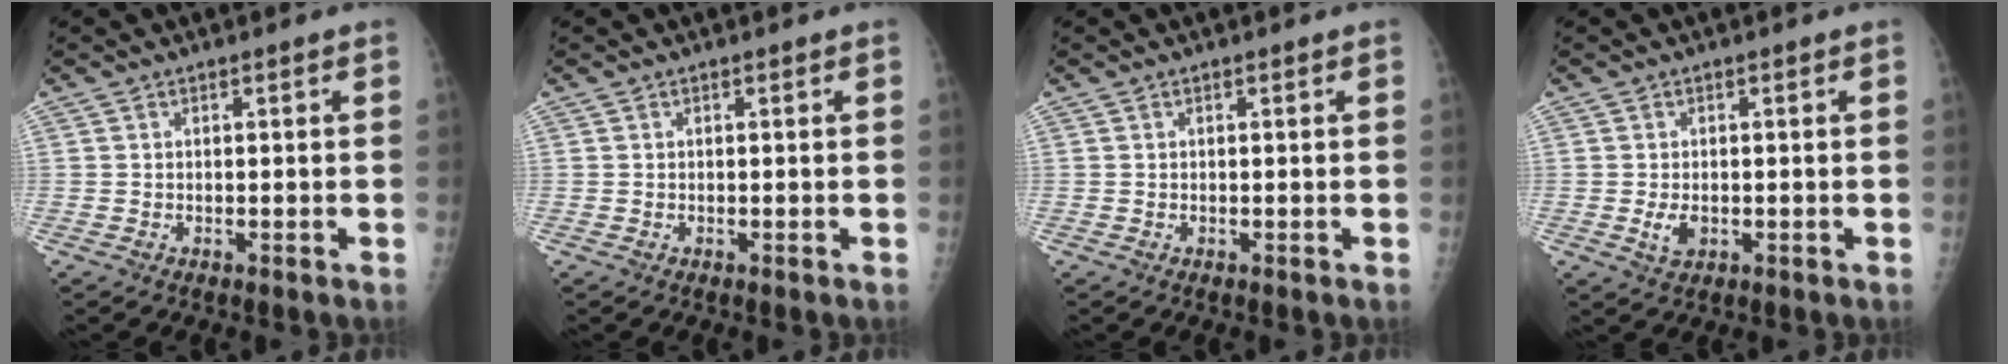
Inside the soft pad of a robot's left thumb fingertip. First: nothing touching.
{"total": 0.0}
{"total": 0.0}
{"total": 2.9, "force": [-0.5, 1.9, 2.2], "torque": [-0.040, -0.003, -0.005]}